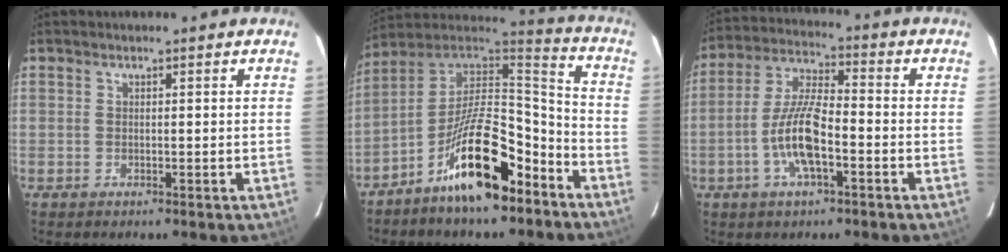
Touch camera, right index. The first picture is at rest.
{"total": 19.0, "force": [-10.9, 7.2, 13.8], "torque": [-0.239, 0.019, -0.185]}
{"total": 10.4, "force": [-3.8, 2.9, 9.2], "torque": [-0.191, 0.004, -0.072]}